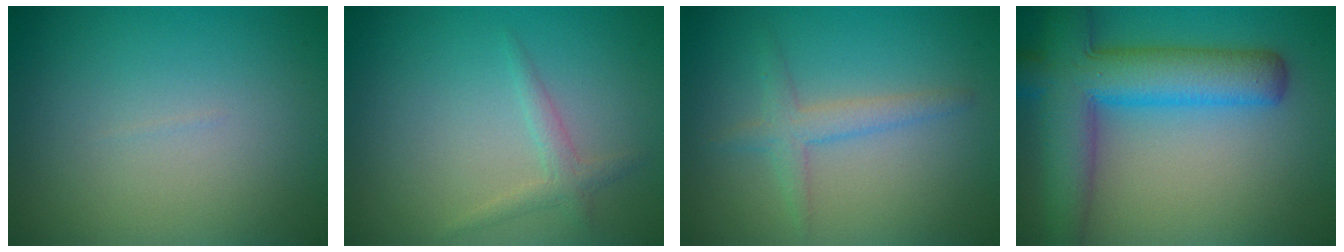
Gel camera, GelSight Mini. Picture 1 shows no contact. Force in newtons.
{"total": 1.5, "press": 1.5, "slide": 0.1}
{"total": 2.2, "press": 2.2, "slide": 0.0}
{"total": 8.9, "press": 8.9, "slide": 0.4}